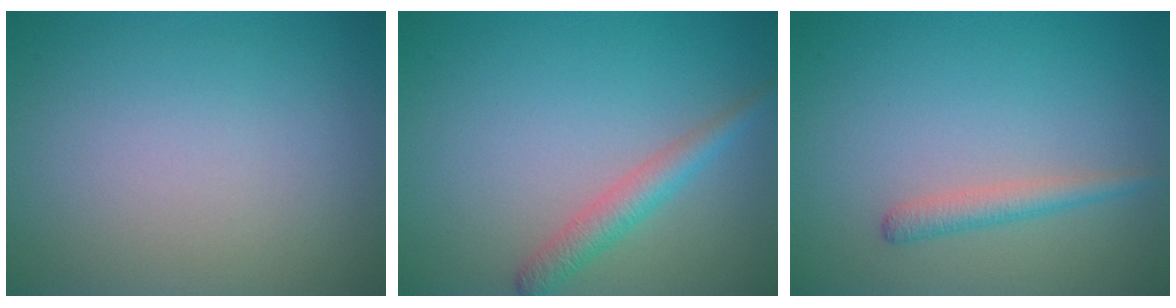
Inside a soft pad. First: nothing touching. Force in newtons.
{"total": 2.5, "press": 2.5, "slide": 0.1}
{"total": 1.7, "press": 1.7, "slide": 0.1}